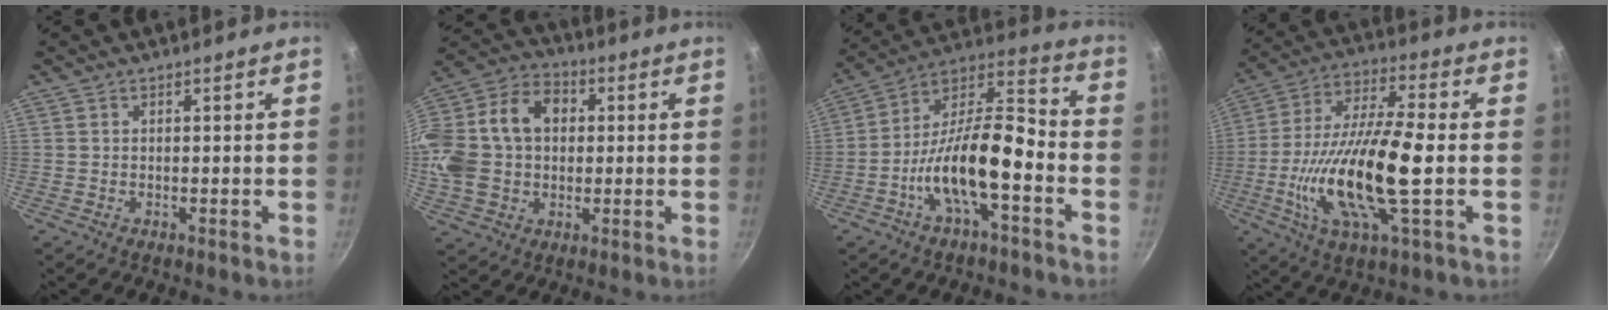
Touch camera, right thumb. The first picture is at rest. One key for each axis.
{"total": 22.3, "fx": 2.3, "fy": 16.9, "fz": 14.4, "tx": -0.288, "ty": 0.050, "tz": 0.034}
{"total": 16.5, "fx": -5.8, "fy": 6.0, "fz": 14.2, "tx": -0.240, "ty": 0.051, "tz": -0.116}
{"total": 19.5, "fx": -3.2, "fy": 5.5, "fz": 18.5, "tx": -0.356, "ty": 0.021, "tz": -0.067}